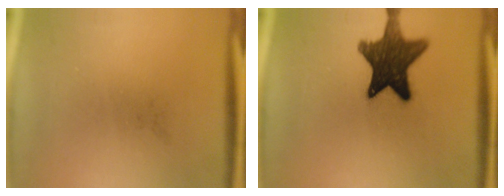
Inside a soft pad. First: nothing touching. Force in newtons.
{"total": 14.3}